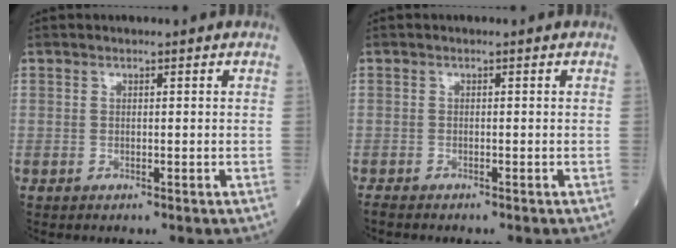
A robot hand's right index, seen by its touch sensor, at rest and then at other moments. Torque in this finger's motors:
{"motor_torque": [-0.10, -0.12, 0.07, 0.00]}